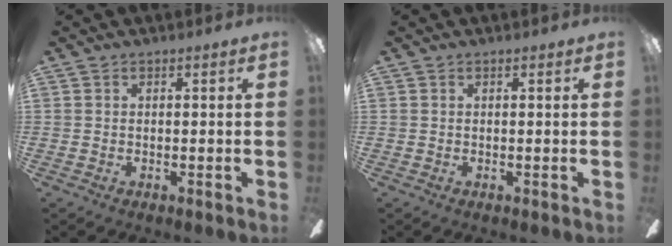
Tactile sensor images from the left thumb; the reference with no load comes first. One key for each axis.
{"total": 0.0}